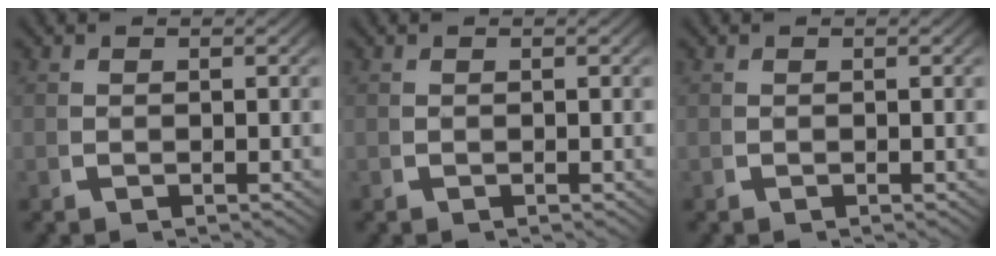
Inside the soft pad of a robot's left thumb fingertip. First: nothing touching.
{"total": 0.0}
{"total": 0.0}